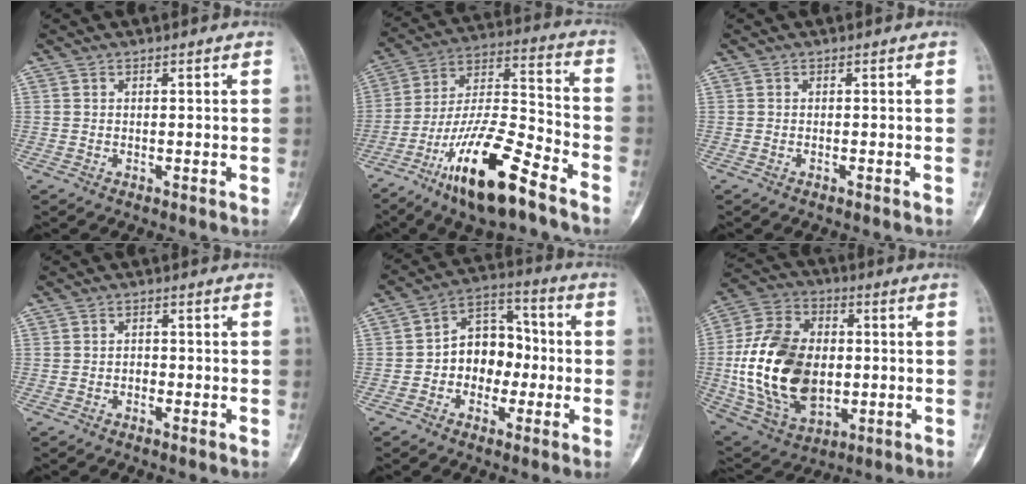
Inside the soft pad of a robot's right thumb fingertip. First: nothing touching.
{"total": 19.1, "force": [-11.8, 4.8, 14.2], "torque": [-0.273, 0.070, -0.212]}
{"total": 0.0}
{"total": 1.2, "force": [-0.5, 0.9, 0.5], "torque": [-0.001, 0.006, -0.011]}
{"total": 11.3, "force": [-1.4, 8.6, 7.3], "torque": [-0.070, 0.045, -0.034]}
{"total": 23.2, "force": [-1.1, 15.6, 17.1], "torque": [-0.311, 0.004, -0.005]}